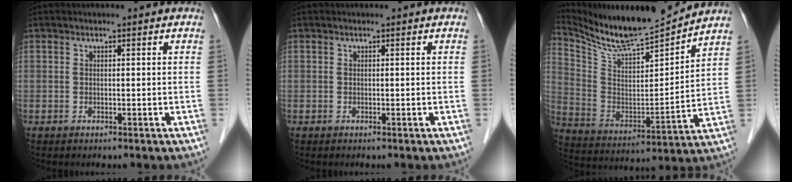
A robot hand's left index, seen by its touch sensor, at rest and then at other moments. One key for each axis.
{"total": 0.0}
{"total": 12.5, "fx": 11.9, "fy": -0.5, "fz": 3.6, "tx": -0.082, "ty": -0.016, "tz": 0.220}